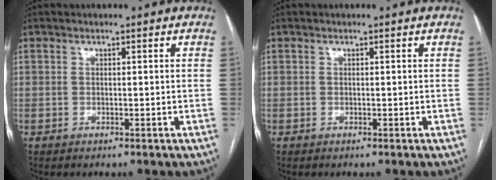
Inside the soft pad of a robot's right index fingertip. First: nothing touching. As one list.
[{"total": 0.0}]